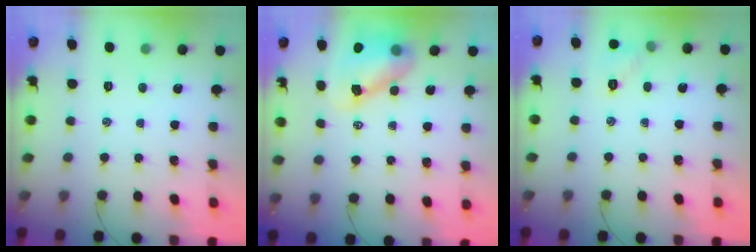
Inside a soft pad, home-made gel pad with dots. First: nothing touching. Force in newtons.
{"total": 8.4, "press": 8.2, "slide": 1.9}
{"total": 5.0, "press": 4.7, "slide": 1.5}